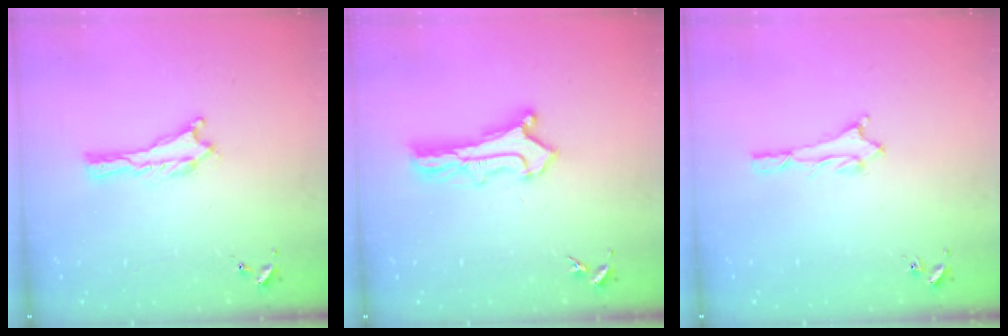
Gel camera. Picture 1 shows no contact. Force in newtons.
{"total": 2.6, "press": 2.6, "slide": 0.2}
{"total": 1.1, "press": 1.1, "slide": 0.1}